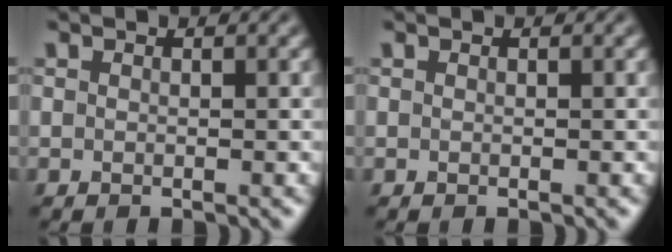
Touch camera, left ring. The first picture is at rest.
{"total": 0.0}